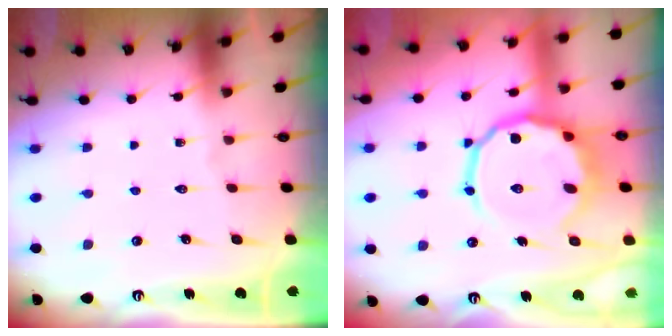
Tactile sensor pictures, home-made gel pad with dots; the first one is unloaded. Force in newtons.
{"total": 13.5, "press": 13.3, "slide": 2.6}